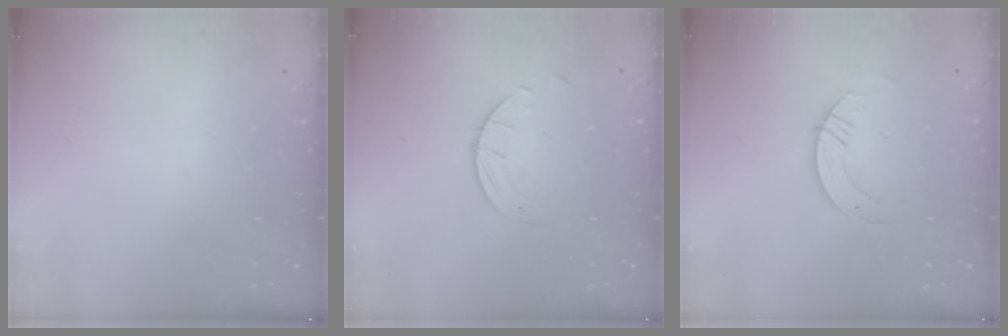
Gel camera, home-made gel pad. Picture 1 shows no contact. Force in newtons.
{"total": 4.0, "press": 4.0, "slide": 0.4}
{"total": 3.7, "press": 3.6, "slide": 0.4}